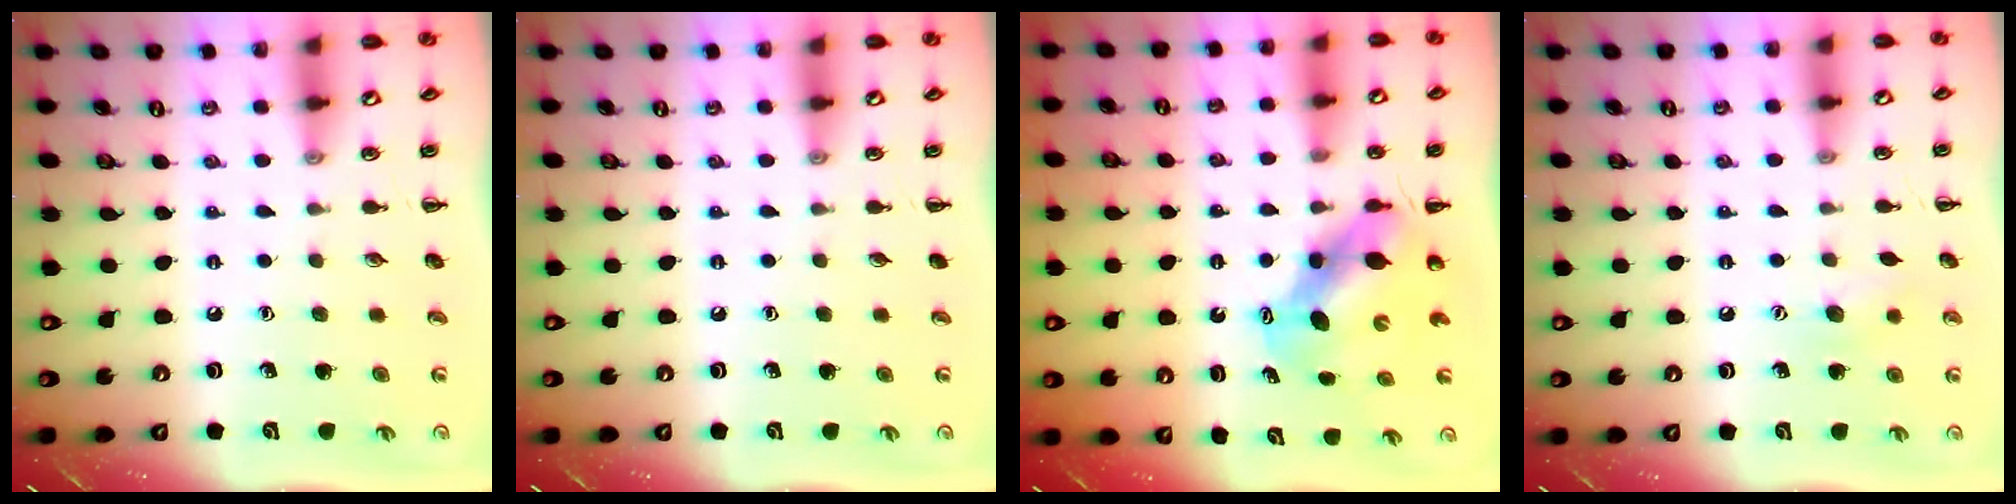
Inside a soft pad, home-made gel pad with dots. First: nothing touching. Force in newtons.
{"total": 0.0}
{"total": 6.4, "press": 6.3, "slide": 1.5}
{"total": 6.6, "press": 6.5, "slide": 1.1}